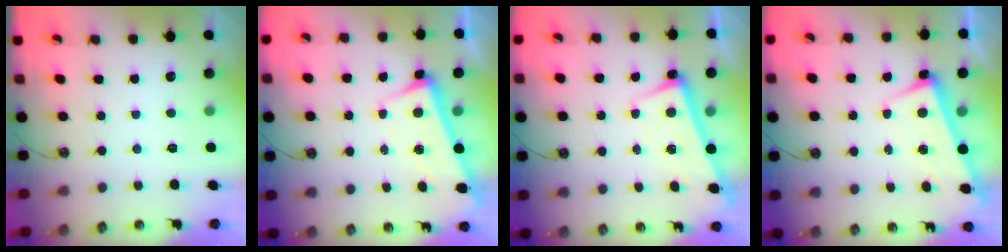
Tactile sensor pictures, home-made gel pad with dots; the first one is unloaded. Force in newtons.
{"total": 3.3, "press": 3.2, "slide": 1.0}
{"total": 2.6, "press": 2.4, "slide": 0.9}
{"total": 2.6, "press": 2.5, "slide": 0.7}